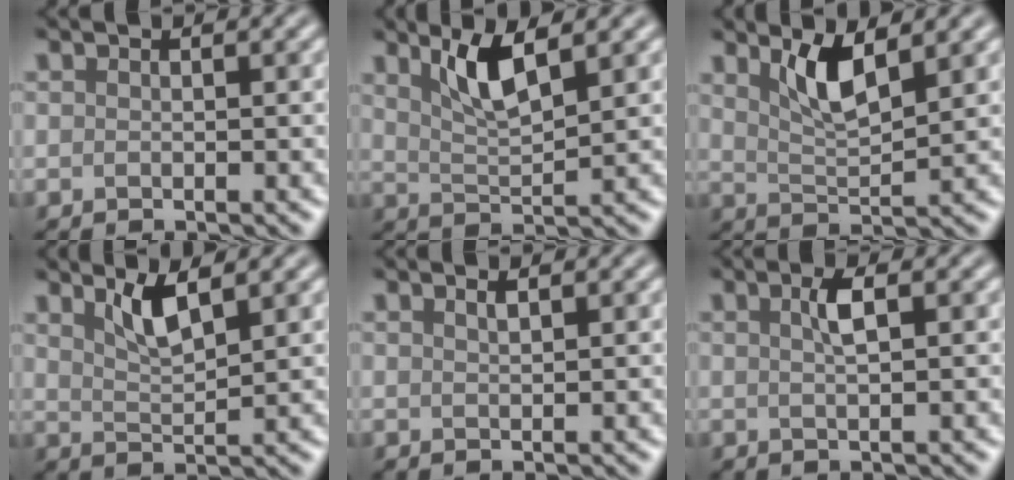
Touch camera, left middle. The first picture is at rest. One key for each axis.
{"total": 3.9, "fx": 2.3, "fy": 0.9, "fz": 3.0, "tx": -0.060, "ty": -0.001, "tz": 0.045}
{"total": 3.8, "fx": 2.2, "fy": 1.0, "fz": 3.0, "tx": -0.059, "ty": -0.006, "tz": 0.044}
{"total": 2.9, "fx": 1.9, "fy": 0.6, "fz": 2.1, "tx": -0.040, "ty": -0.004, "tz": 0.038}
{"total": 0.9, "fx": 0.7, "fy": 0.2, "fz": 0.5, "tx": -0.005, "ty": 0.002, "tz": 0.012}
{"total": 1.9, "fx": 0.7, "fy": 0.4, "fz": 1.7, "tx": -0.030, "ty": 0.003, "tz": 0.011}